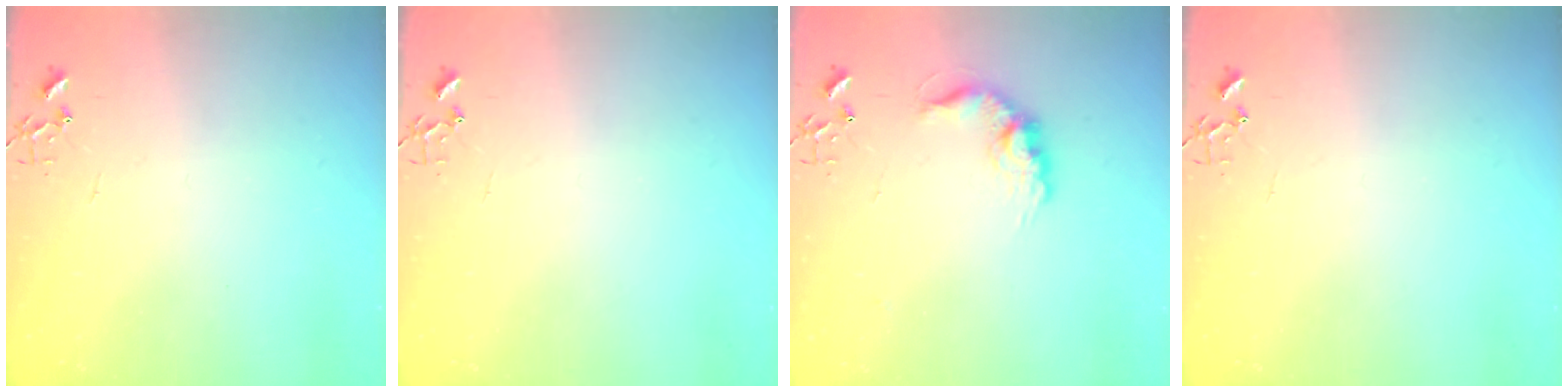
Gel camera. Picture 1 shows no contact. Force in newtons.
{"total": 0.0}
{"total": 11.9, "press": 11.9, "slide": 0.7}
{"total": 0.0}